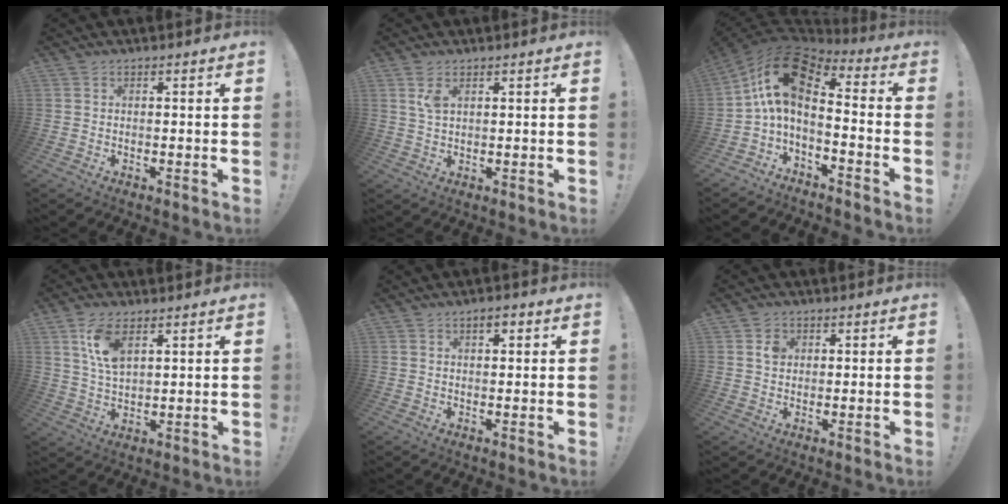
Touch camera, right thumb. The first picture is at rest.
{"total": 3.7, "force": [1.7, 1.7, 2.8], "torque": [-0.046, -0.003, 0.029]}
{"total": 12.1, "force": [2.9, 6.5, 9.8], "torque": [-0.184, -0.019, 0.049]}
{"total": 8.9, "force": [4.4, 4.4, 6.4], "torque": [-0.118, -0.011, 0.080]}
{"total": 2.5, "force": [1.3, 1.0, 1.9], "torque": [-0.032, 0.000, 0.020]}
{"total": 2.9, "force": [1.0, 2.5, 1.2], "torque": [-0.008, -0.002, 0.013]}